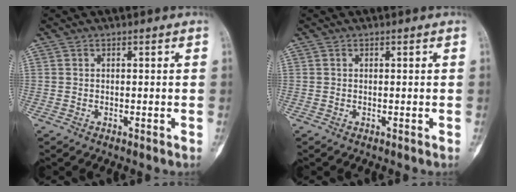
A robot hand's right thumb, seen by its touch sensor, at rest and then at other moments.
{"total": 0.0}